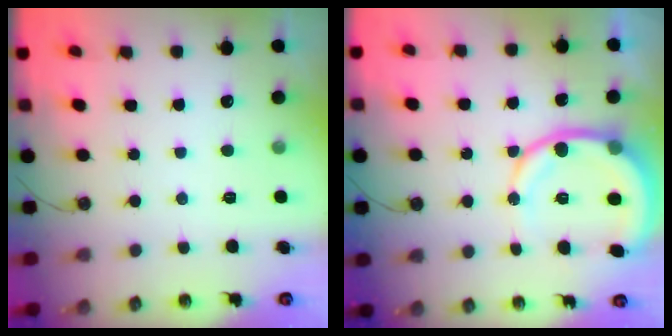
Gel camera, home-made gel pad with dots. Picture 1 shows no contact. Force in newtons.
{"total": 12.6, "press": 12.4, "slide": 2.6}